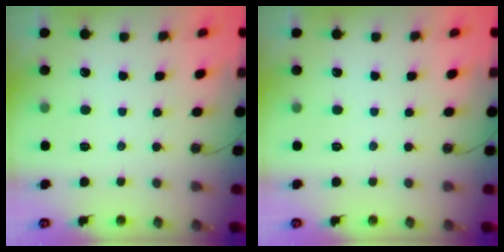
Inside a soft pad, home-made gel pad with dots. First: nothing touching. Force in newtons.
{"total": 0.0}